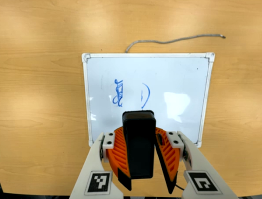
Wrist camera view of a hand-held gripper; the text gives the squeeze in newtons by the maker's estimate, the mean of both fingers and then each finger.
{"total": 10.2, "left": 10.6, "right": 9.8}